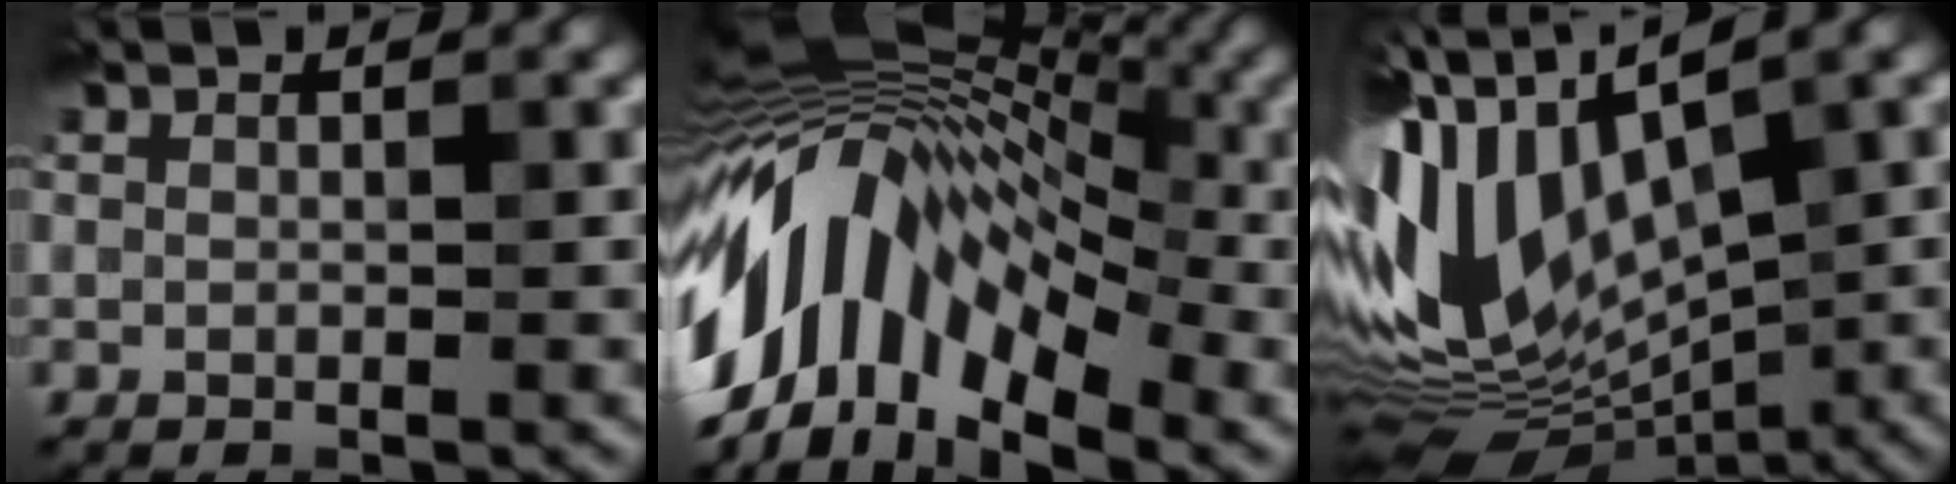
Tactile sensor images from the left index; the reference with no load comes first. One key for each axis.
{"total": 13.7, "fx": -2.8, "fy": 7.9, "fz": 10.9, "tx": -0.199, "ty": 0.034, "tz": -0.062}
{"total": 12.8, "fx": -0.7, "fy": 6.2, "fz": 11.1, "tx": -0.245, "ty": 0.001, "tz": 0.008}